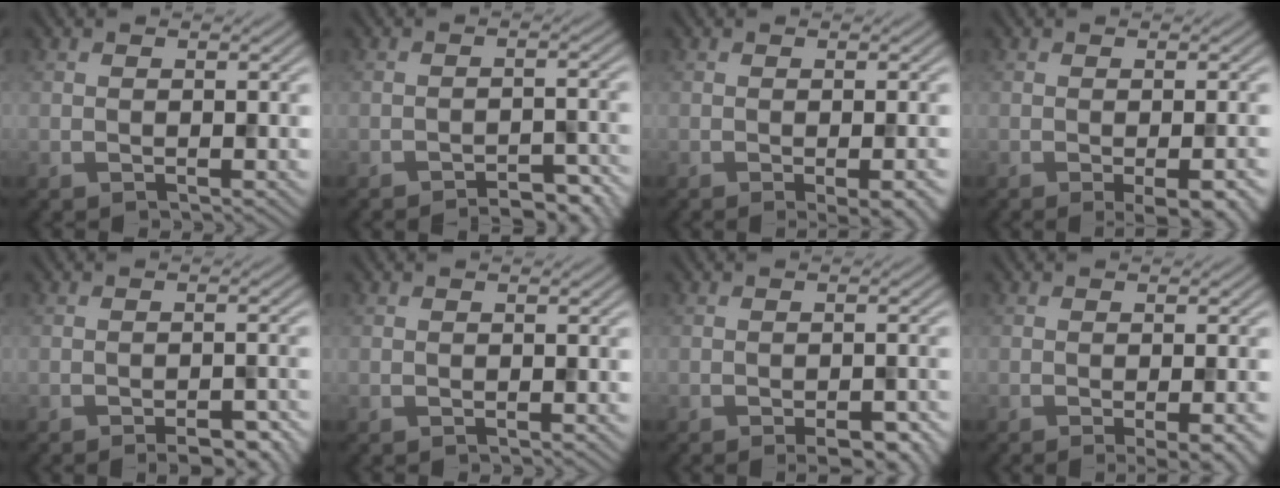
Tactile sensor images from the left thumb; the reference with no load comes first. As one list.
[{"total": 4.4, "force": [-3.8, 1.0, 2.0], "torque": [-0.033, 0.010, -0.048]}, {"total": 4.2, "force": [-1.8, 1.0, 3.6], "torque": [-0.048, -0.002, -0.019]}, {"total": 5.0, "force": [-2.3, 1.3, 4.2], "torque": [-0.059, -0.004, -0.020]}, {"total": 3.9, "force": [-2.8, 1.1, 2.5], "torque": [-0.034, 0.004, -0.032]}, {"total": 0.0}, {"total": 3.9, "force": [-2.4, 1.2, 2.8], "torque": [-0.040, 0.000, -0.025]}, {"total": 4.8, "force": [-2.2, 1.1, 4.1], "torque": [-0.052, 0.000, -0.026]}]